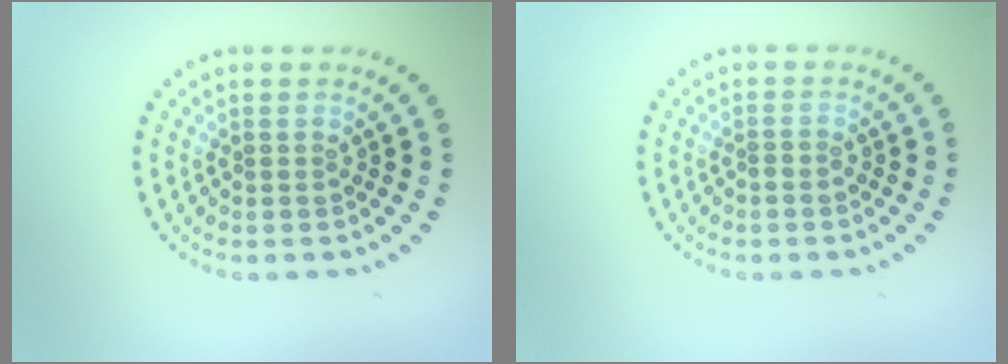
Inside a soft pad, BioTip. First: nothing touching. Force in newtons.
{"total": 0.5, "press": 0.2, "slide": 0.5}